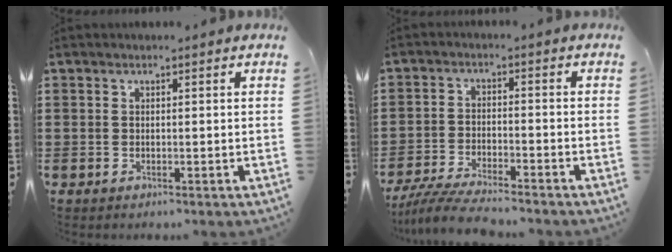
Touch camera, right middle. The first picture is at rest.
{"total": 5.5, "force": [-5.2, 0.2, 1.9], "torque": [-0.050, -0.011, -0.104]}